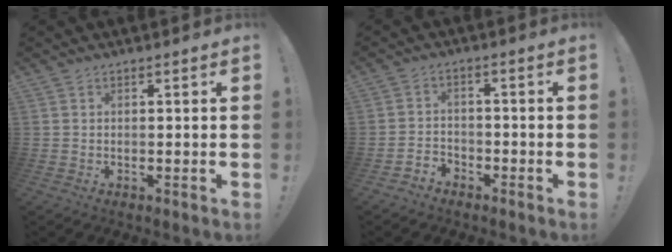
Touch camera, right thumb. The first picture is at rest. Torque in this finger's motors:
{"motor_torque": [0.42, -0.40, -0.19, 0.13, 0.00]}